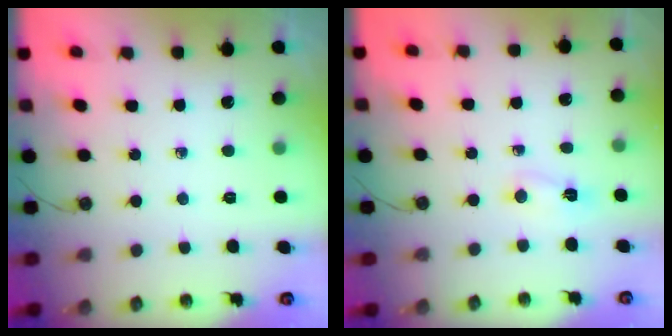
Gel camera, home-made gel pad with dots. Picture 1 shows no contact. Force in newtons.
{"total": 2.1, "press": 2.0, "slide": 0.5}